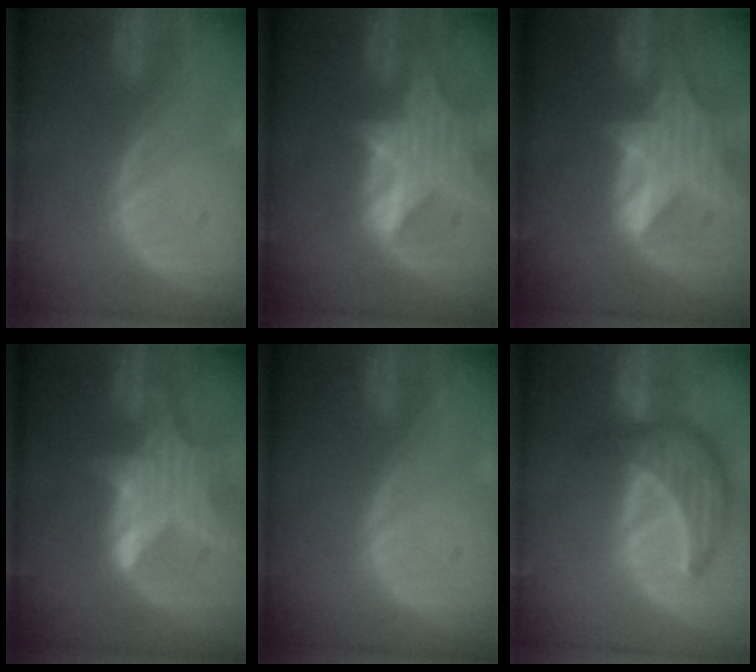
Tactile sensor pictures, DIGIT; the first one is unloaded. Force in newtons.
{"total": 8.4, "press": 7.6, "slide": 3.6}
{"total": 8.3, "press": 7.4, "slide": 3.8}
{"total": 7.5, "press": 7.0, "slide": 2.9}
{"total": 0.0}
{"total": 8.7, "press": 7.9, "slide": 3.7}